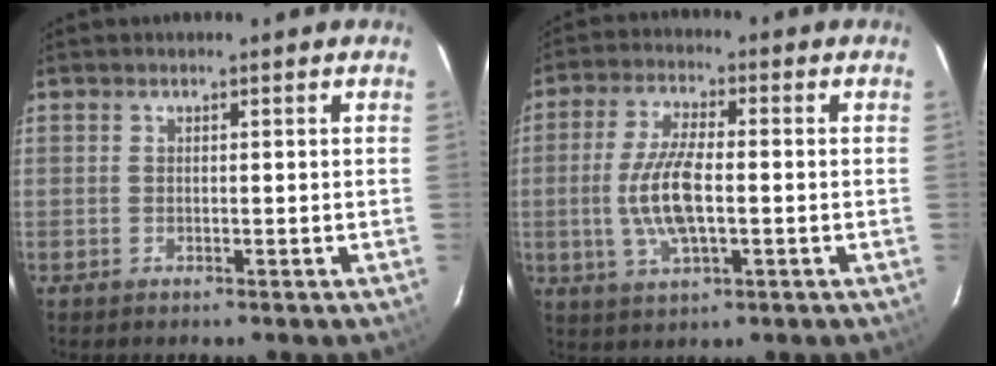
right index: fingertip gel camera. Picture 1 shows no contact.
{"total": 9.9, "force": [-1.3, 3.4, 9.2], "torque": [-0.191, -0.003, -0.025]}